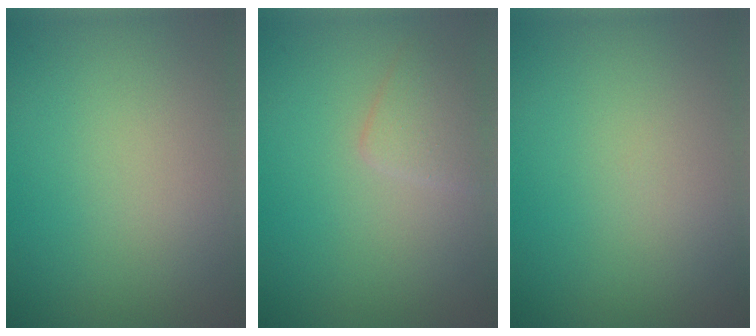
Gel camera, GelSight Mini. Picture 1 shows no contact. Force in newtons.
{"total": 1.9, "press": 1.9, "slide": 0.0}
{"total": 0.0}